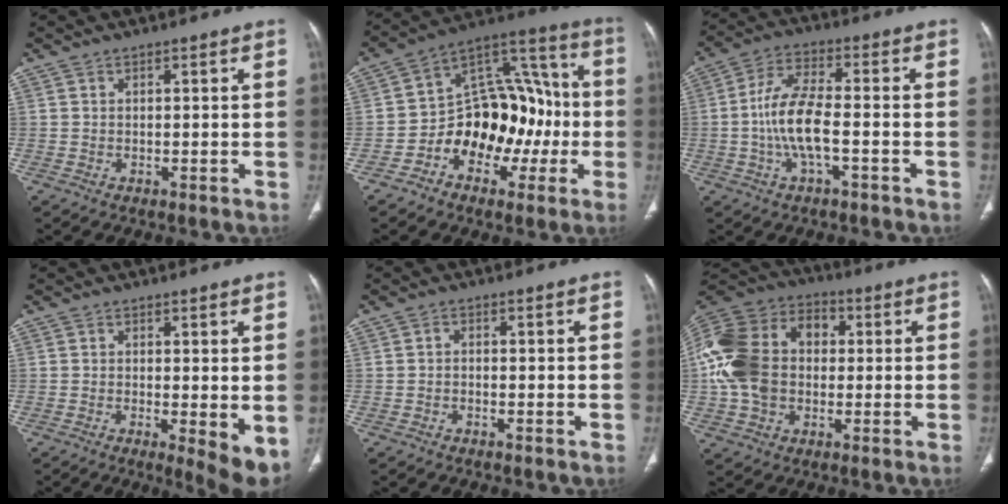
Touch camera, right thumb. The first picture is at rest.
{"total": 19.7, "force": [-4.6, 13.4, 13.6], "torque": [-0.149, 0.077, -0.068]}
{"total": 9.8, "force": [-2.0, 3.6, 8.9], "torque": [-0.187, 0.030, -0.042]}
{"total": 6.0, "force": [-0.7, 1.6, 5.7], "torque": [-0.080, -0.018, -0.012]}
{"total": 0.8, "force": [-0.4, 0.4, 0.4], "torque": [-0.001, 0.003, -0.012]}
{"total": 21.8, "force": [0.5, 16.4, 14.4], "torque": [-0.303, 0.038, 0.009]}